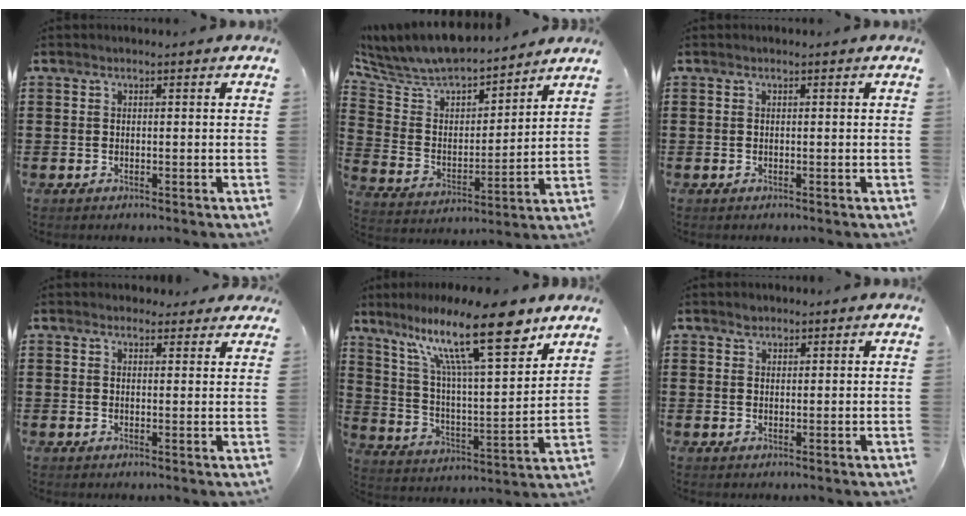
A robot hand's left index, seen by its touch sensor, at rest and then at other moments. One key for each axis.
{"total": 8.0, "fx": 7.6, "fy": 1.8, "fz": 1.9, "tx": -0.081, "ty": -0.060, "tz": 0.131}
{"total": 0.0}
{"total": 2.4, "fx": 2.2, "fy": 1.0, "fz": 0.4, "tx": -0.005, "ty": -0.002, "tz": 0.040}
{"total": 17.2, "fx": 10.6, "fy": 4.1, "fz": 12.9, "tx": -0.243, "ty": -0.035, "tz": 0.173}
{"total": 1.3, "fx": 1.1, "fy": 0.7, "fz": 0.1, "tx": 0.004, "ty": -0.002, "tz": 0.021}